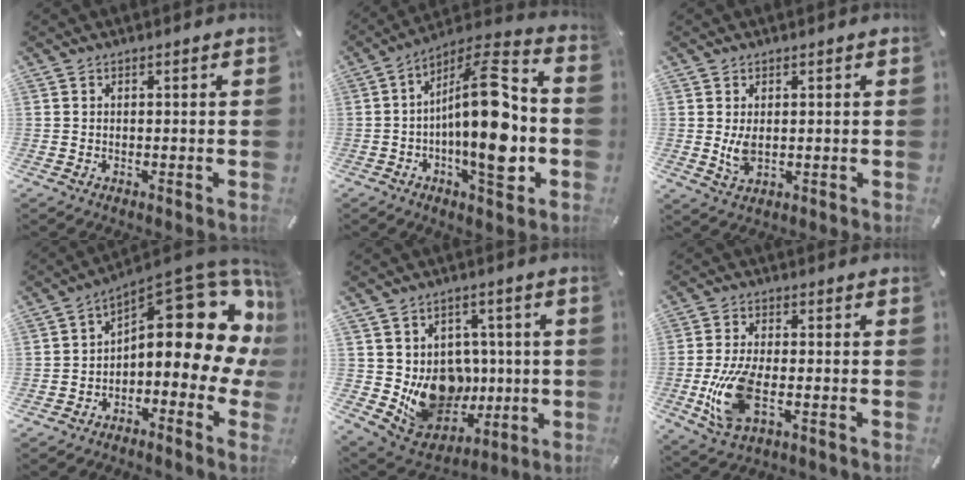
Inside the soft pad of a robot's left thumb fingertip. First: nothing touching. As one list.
[{"total": 21.9, "force": [-3.4, 7.6, 20.2], "torque": [-0.334, 0.002, -0.056]}, {"total": 4.3, "force": [0.2, 2.5, 3.5], "torque": [-0.081, -0.006, -0.003]}, {"total": 17.3, "force": [7.5, 8.0, 13.5], "torque": [-0.151, -0.079, 0.120]}, {"total": 14.5, "force": [-0.4, 13.3, 5.9], "torque": [-0.090, -0.016, 0.025]}, {"total": 11.4, "force": [-2.7, 5.3, 9.8], "torque": [-0.219, -0.011, -0.047]}]